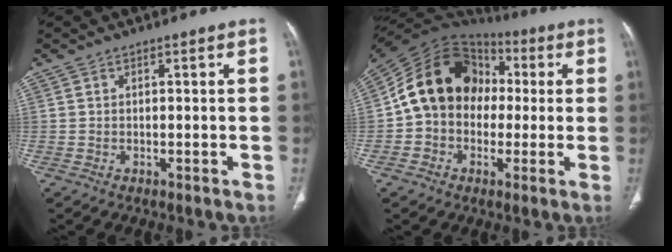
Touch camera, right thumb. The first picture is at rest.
{"total": 17.0, "force": [0.7, 13.7, 10.0], "torque": [-0.147, 0.042, 0.005]}